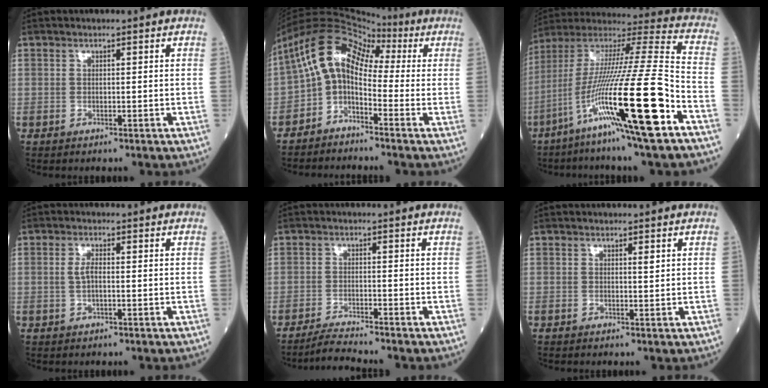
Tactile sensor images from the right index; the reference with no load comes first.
{"total": 8.8, "force": [-0.6, 5.7, 6.7], "torque": [-0.124, 0.044, -0.023]}
{"total": 24.0, "force": [-10.0, 0.0, 21.8], "torque": [-0.404, -0.035, -0.187]}
{"total": 2.1, "force": [0.0, 0.6, 2.0], "torque": [-0.046, 0.001, 0.000]}
{"total": 3.6, "force": [-3.4, -1.1, 0.7], "torque": [-0.025, -0.022, -0.063]}
{"total": 0.7, "force": [0.3, 0.1, 0.6], "torque": [-0.013, -0.002, 0.005]}